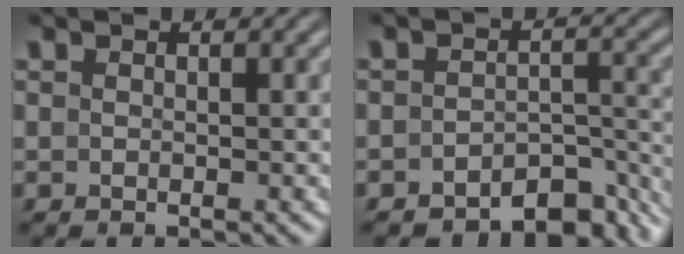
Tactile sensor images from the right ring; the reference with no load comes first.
{"total": 7.0, "force": [-6.0, 2.3, 2.8], "torque": [-0.023, -0.016, -0.085]}